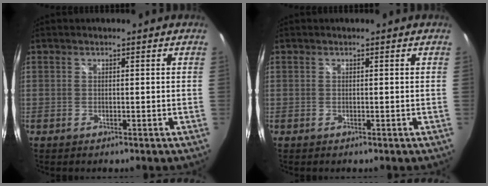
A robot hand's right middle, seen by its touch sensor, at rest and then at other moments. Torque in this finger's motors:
{"motor_torque": [0.00, 0.00, 0.00, 0.01]}